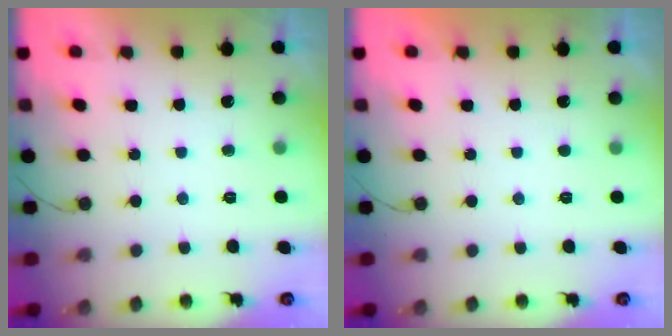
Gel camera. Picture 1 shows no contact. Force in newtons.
{"total": 0.0}